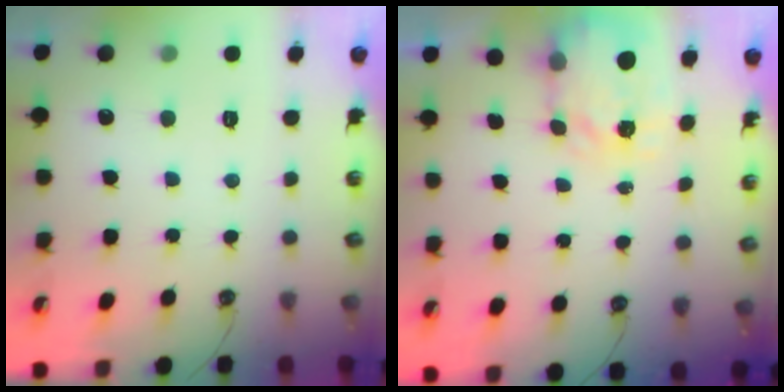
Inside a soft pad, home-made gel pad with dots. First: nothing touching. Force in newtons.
{"total": 3.6, "press": 3.5, "slide": 0.5}